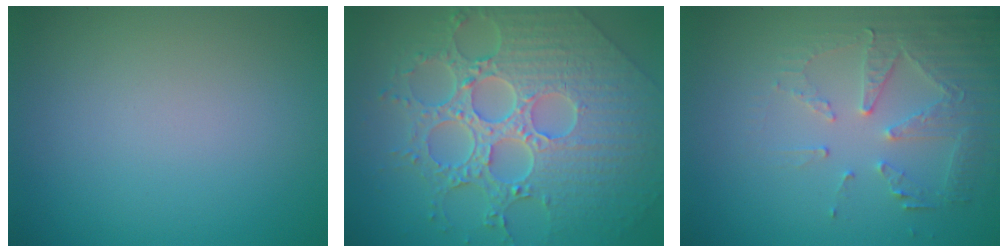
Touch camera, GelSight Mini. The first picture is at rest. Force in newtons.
{"total": 9.4, "press": 7.0, "slide": 6.3}
{"total": 5.3, "press": 3.6, "slide": 3.8}